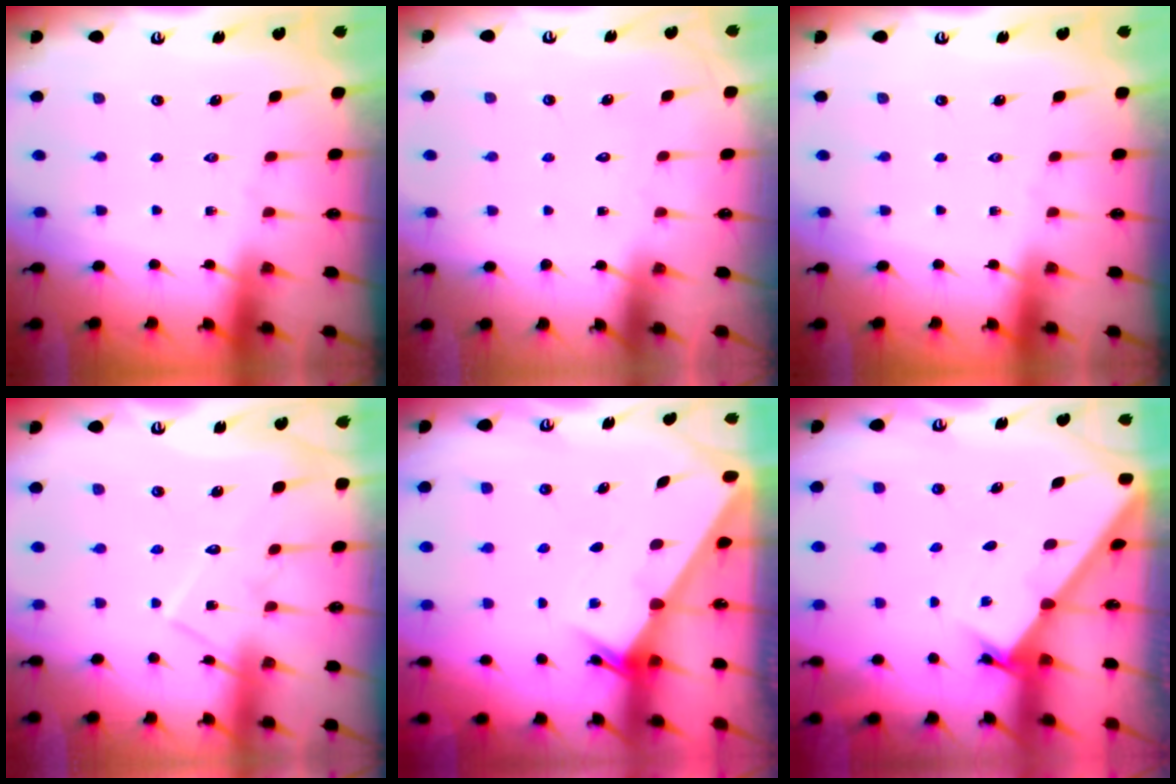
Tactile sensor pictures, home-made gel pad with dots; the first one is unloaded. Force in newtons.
{"total": 1.5, "press": 1.5, "slide": 0.1}
{"total": 0.0}
{"total": 10.6, "press": 10.6, "slide": 0.3}
{"total": 1.9, "press": 1.9, "slide": 0.0}
{"total": 1.6, "press": 1.6, "slide": 0.1}